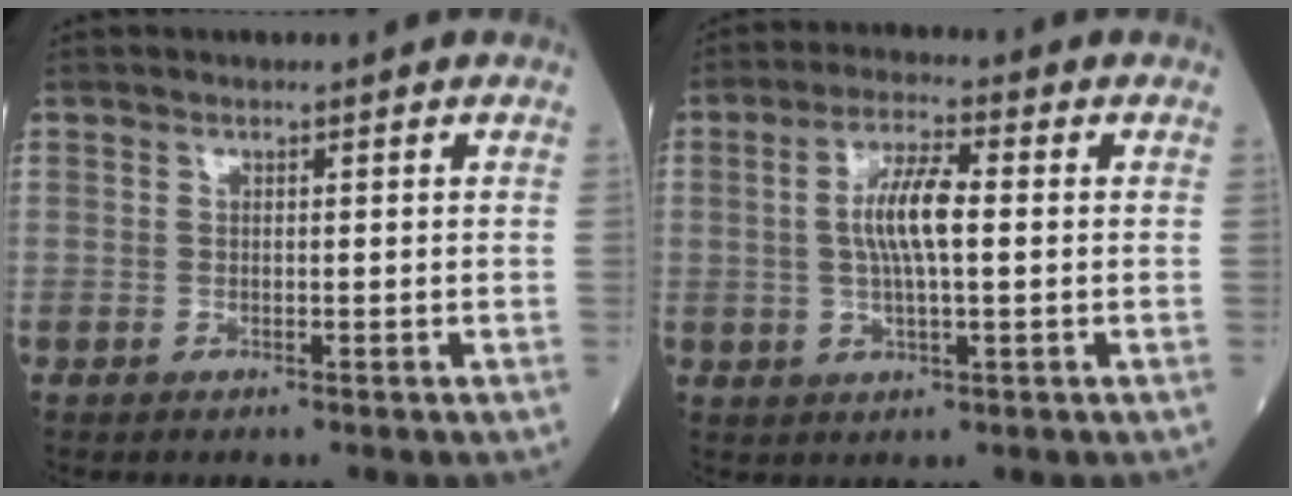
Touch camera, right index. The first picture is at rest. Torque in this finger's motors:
{"motor_torque": [0.37, 0.13, 0.20, 0.08]}